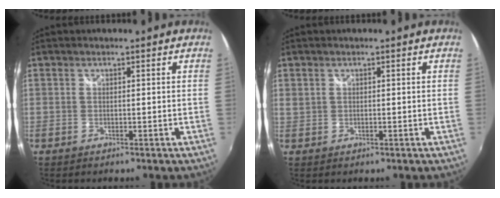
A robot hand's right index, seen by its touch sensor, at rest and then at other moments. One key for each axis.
{"total": 1.2, "fx": 0.6, "fy": 0.9, "fz": 0.6, "tx": -0.012, "ty": 0.000, "tz": 0.011}